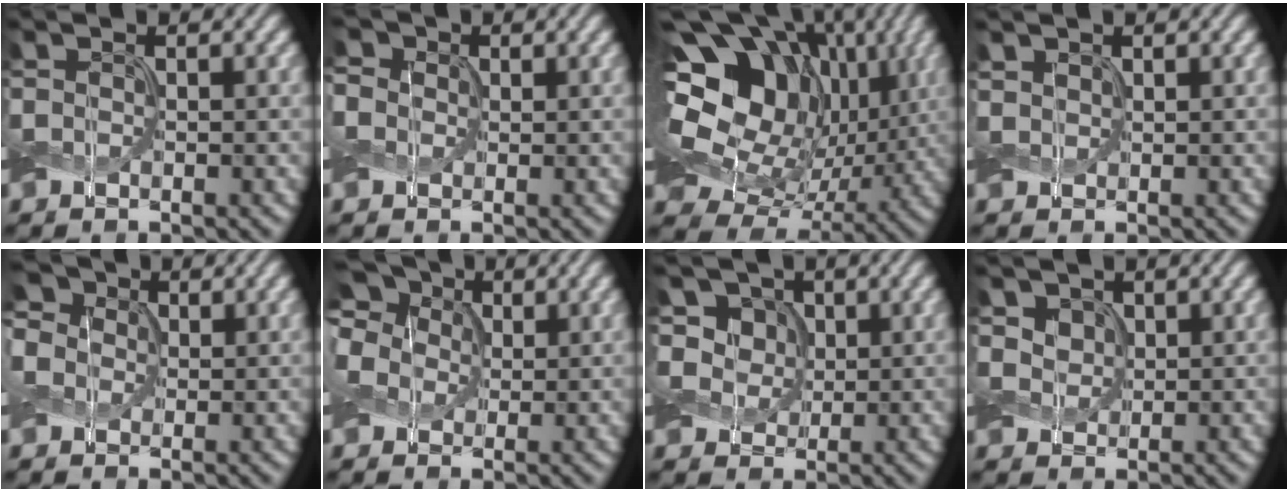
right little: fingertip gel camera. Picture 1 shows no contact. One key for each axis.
{"total": 5.1, "fx": 2.2, "fy": 4.0, "fz": 2.4, "tx": -0.066, "ty": 0.021, "tz": 0.012}
{"total": 19.3, "fx": 5.1, "fy": 14.5, "fz": 11.7, "tx": -0.251, "ty": 0.042, "tz": 0.100}
{"total": 0.9, "fx": 0.7, "fy": 0.5, "fz": 0.2, "tx": -0.007, "ty": 0.000, "tz": 0.014}
{"total": 7.7, "fx": 3.1, "fy": 5.9, "fz": 3.9, "tx": -0.083, "ty": 0.031, "tz": 0.023}
{"total": 10.0, "fx": 4.4, "fy": 7.2, "fz": 5.4, "tx": -0.106, "ty": 0.040, "tz": 0.043}
{"total": 5.9, "fx": 2.5, "fy": 4.6, "fz": 2.6, "tx": -0.061, "ty": 0.006, "tz": 0.035}
{"total": 2.1, "fx": 1.0, "fy": 1.6, "fz": 0.8, "tx": -0.026, "ty": -0.008, "tz": 0.028}